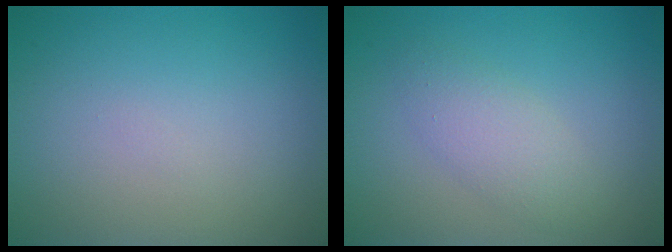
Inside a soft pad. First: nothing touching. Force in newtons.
{"total": 2.7, "press": 2.7, "slide": 0.2}